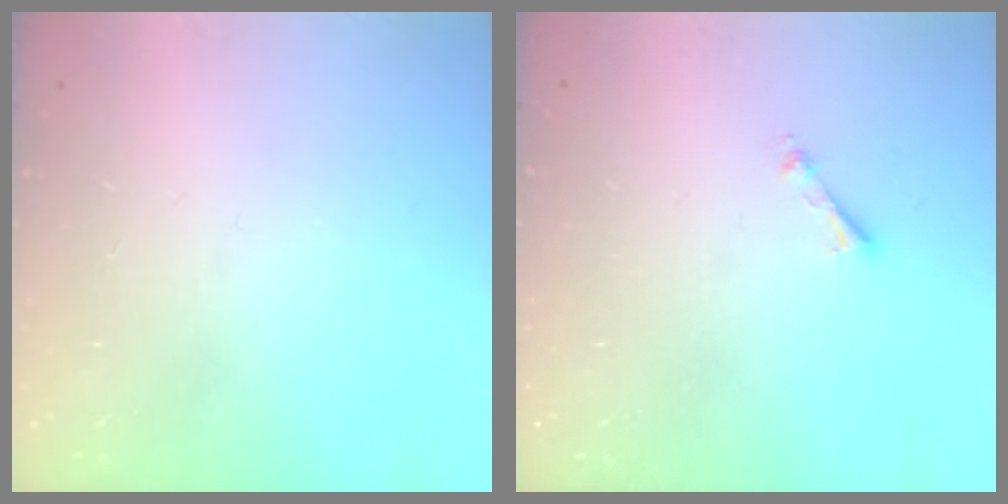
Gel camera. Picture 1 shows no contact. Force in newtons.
{"total": 2.7, "press": 2.7, "slide": 0.4}